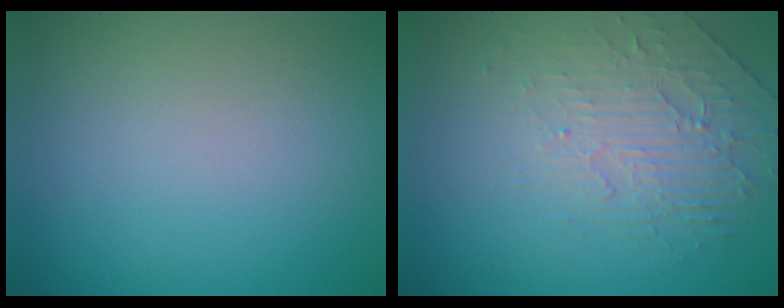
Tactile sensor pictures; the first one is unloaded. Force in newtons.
{"total": 2.5, "press": 1.8, "slide": 1.6}